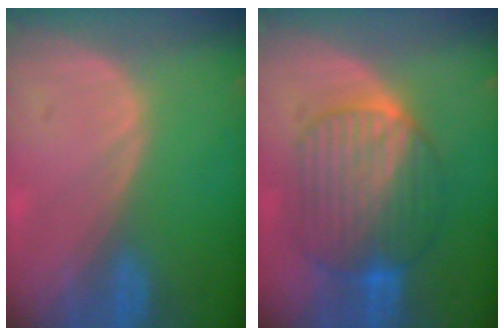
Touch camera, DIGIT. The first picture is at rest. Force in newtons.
{"total": 10.2, "press": 10.1, "slide": 0.7}